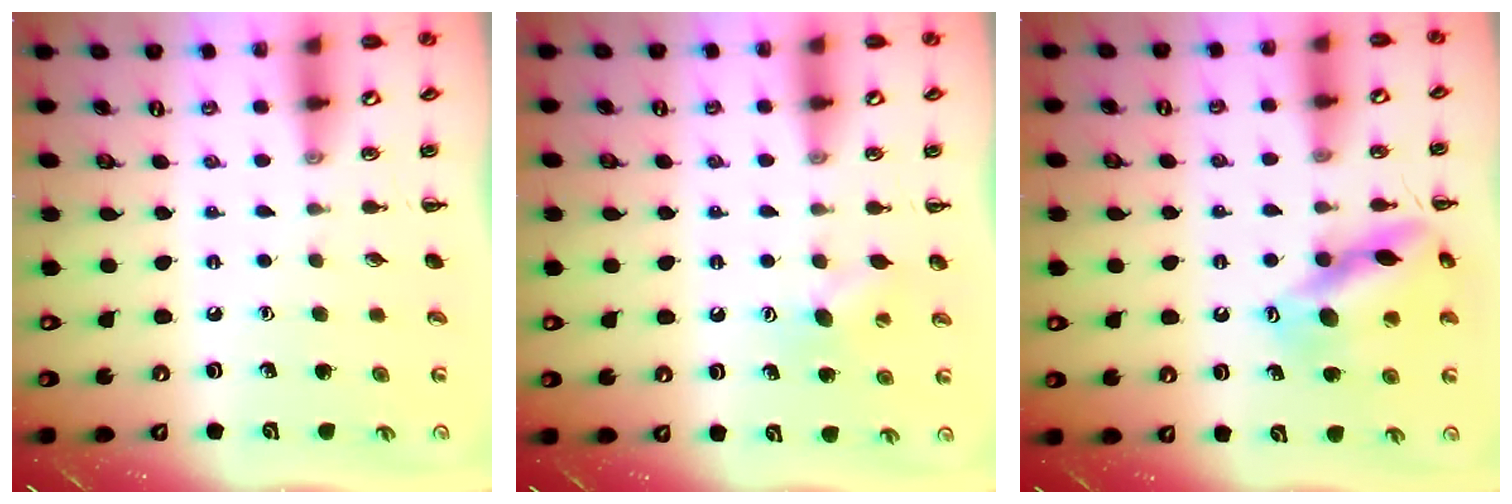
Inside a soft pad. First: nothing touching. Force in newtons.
{"total": 6.7, "press": 6.4, "slide": 1.9}
{"total": 14.6, "press": 14.5, "slide": 1.5}